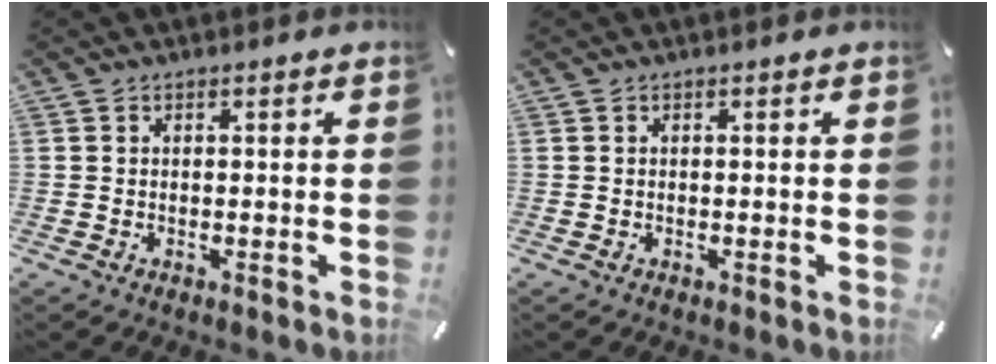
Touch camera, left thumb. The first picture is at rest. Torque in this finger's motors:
{"motor_torque": [-0.08, -0.03, -0.07, 0.01, -0.01]}